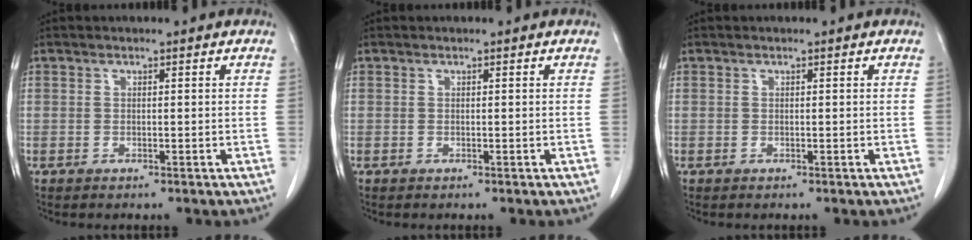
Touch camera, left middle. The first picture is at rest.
{"total": 0.0}
{"total": 0.0}